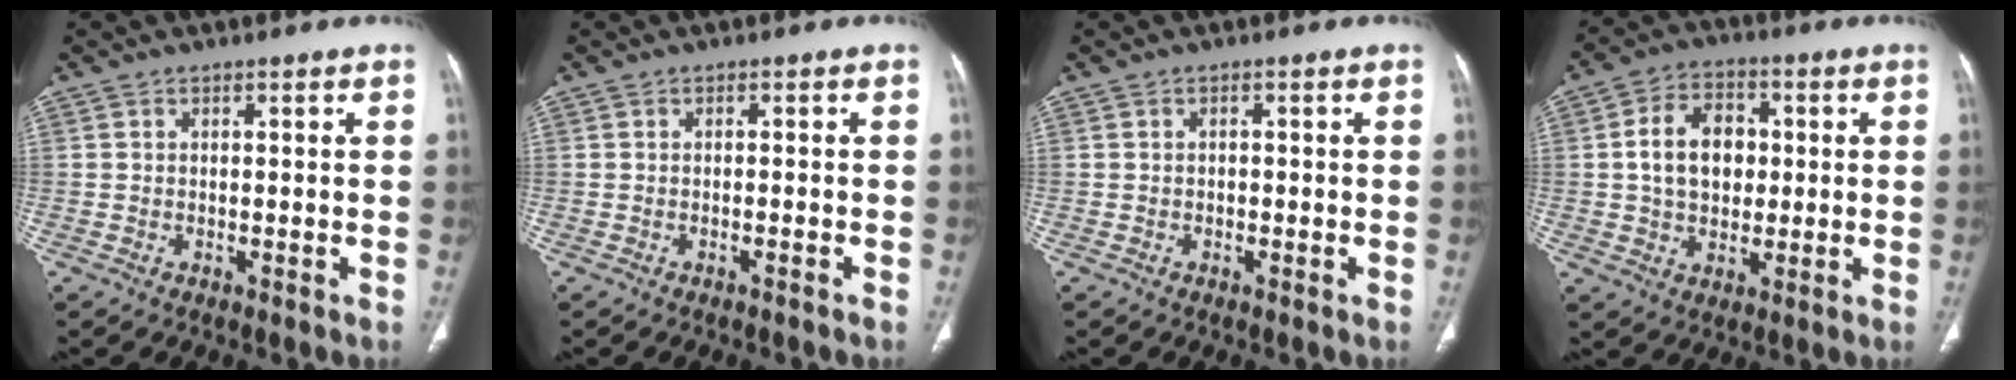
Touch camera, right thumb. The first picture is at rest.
{"total": 1.2, "force": [-0.9, 0.1, 0.7], "torque": [-0.019, 0.007, -0.006]}
{"total": 0.6, "force": [-0.2, 0.5, 0.3], "torque": [-0.003, 0.003, -0.004]}
{"total": 10.6, "force": [0.9, 7.8, 7.1], "torque": [-0.092, 0.011, 0.012]}